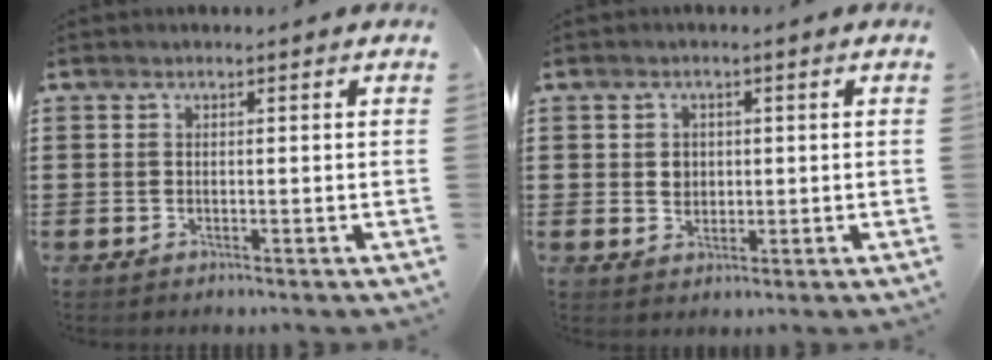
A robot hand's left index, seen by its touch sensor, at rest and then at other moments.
{"total": 2.1, "force": [0.4, 1.8, 1.0], "torque": [-0.018, 0.005, 0.004]}